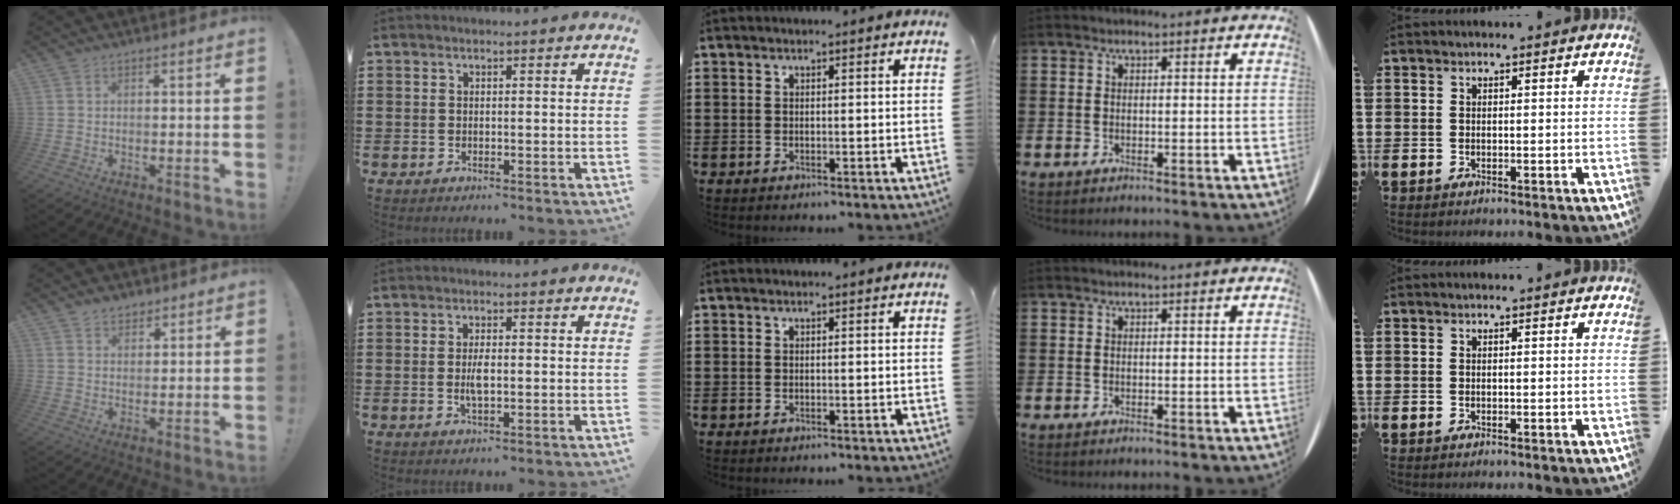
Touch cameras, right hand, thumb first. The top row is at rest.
{"thumb": {"total": 3.5, "force": [2.8, 2.1, 0.6], "torque": [0.000, -0.016, 0.049]}, "index": {"total": 3.2, "force": [-0.3, 1.1, 3.0], "torque": [-0.062, -0.003, -0.008]}}